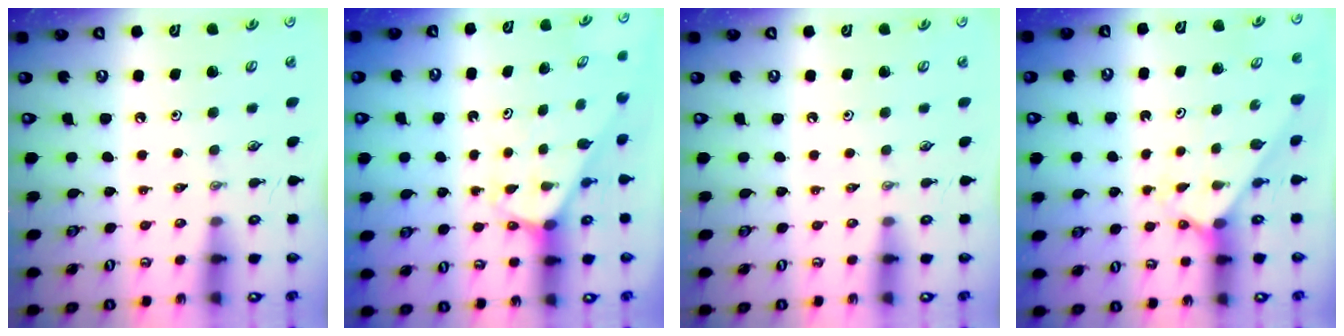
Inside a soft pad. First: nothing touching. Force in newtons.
{"total": 2.5, "press": 2.5, "slide": 0.1}
{"total": 0.0}
{"total": 2.4, "press": 2.4, "slide": 0.1}